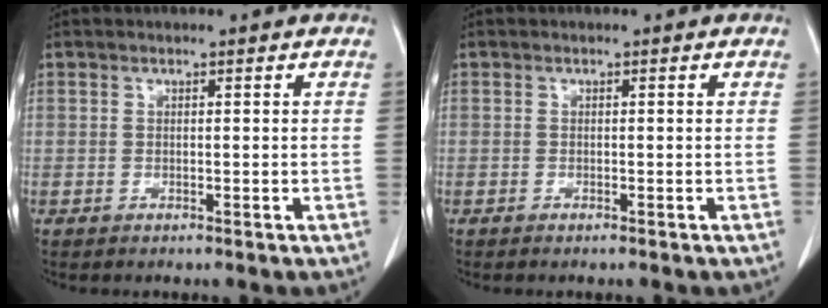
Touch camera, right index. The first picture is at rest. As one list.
[{"total": 0.5, "force": [-0.4, 0.0, 0.4], "torque": [-0.010, -0.002, -0.007]}]